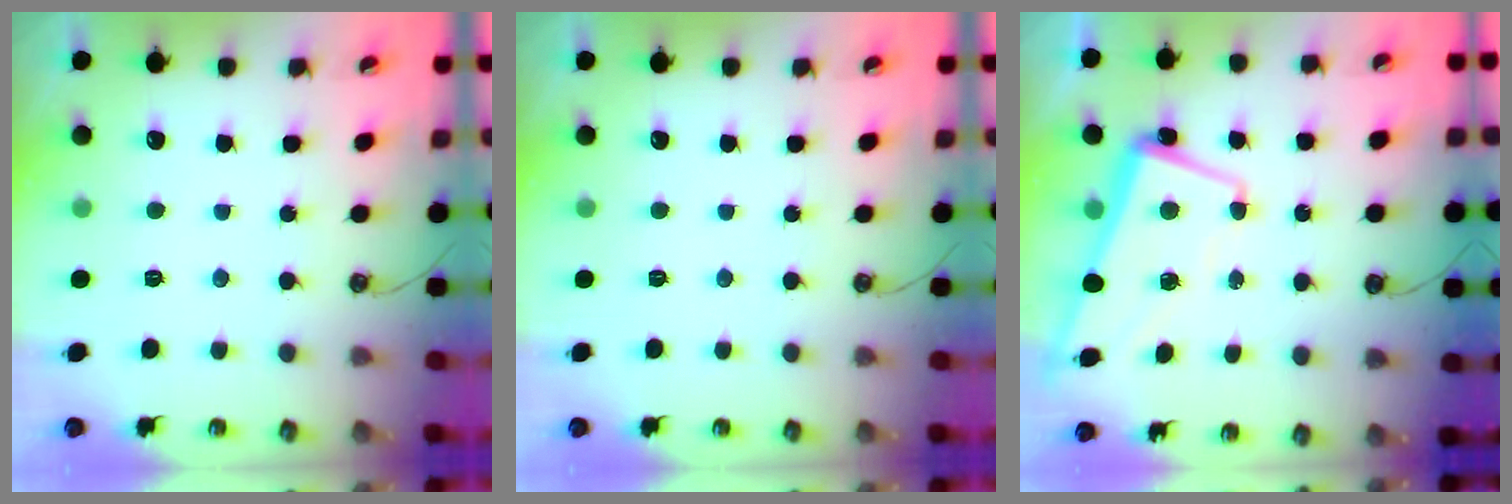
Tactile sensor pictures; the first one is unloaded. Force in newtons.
{"total": 0.0}
{"total": 1.1, "press": 0.6, "slide": 0.9}